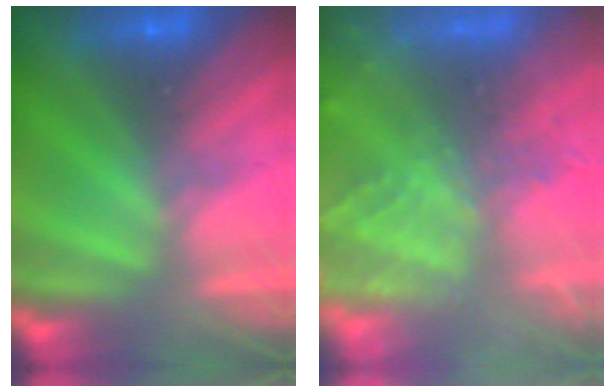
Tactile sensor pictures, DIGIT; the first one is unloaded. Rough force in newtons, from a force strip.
{"total": 6.8}